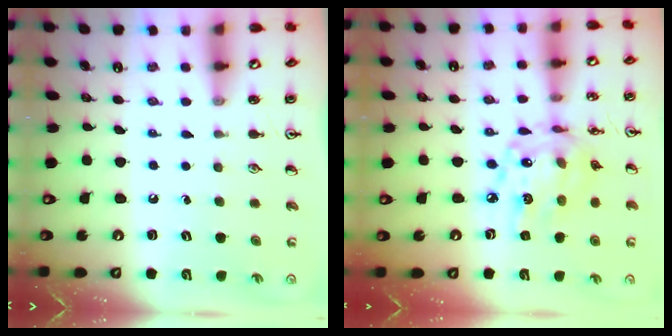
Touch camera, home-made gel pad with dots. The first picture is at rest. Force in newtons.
{"total": 15.5, "press": 15.4, "slide": 0.9}